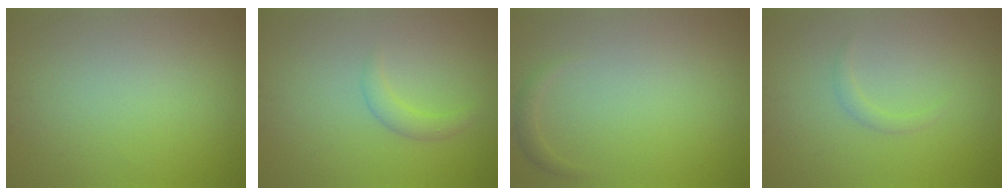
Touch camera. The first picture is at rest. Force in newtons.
{"total": 1.6, "press": 1.6, "slide": 0.0}
{"total": 0.8, "press": 0.8, "slide": 0.1}
{"total": 0.9, "press": 0.9, "slide": 0.1}